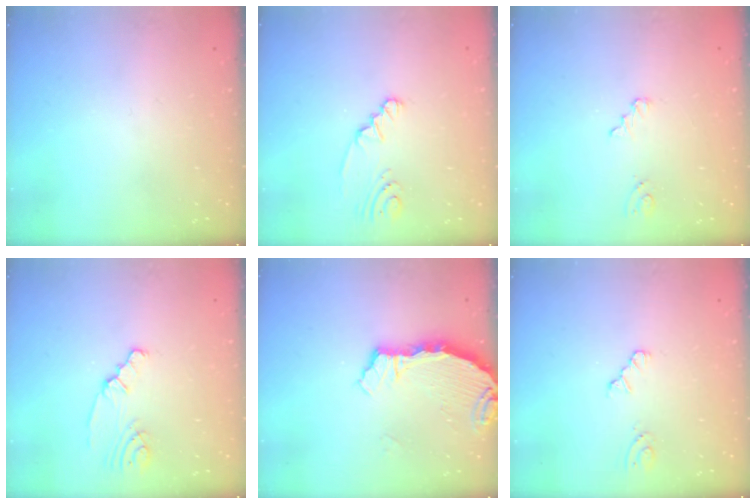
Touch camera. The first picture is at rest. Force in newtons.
{"total": 2.6, "press": 2.4, "slide": 0.9}
{"total": 2.7, "press": 2.7, "slide": 0.4}
{"total": 2.3, "press": 2.3, "slide": 0.2}
{"total": 4.0, "press": 4.0, "slide": 0.2}
{"total": 2.2, "press": 2.2, "slide": 0.3}